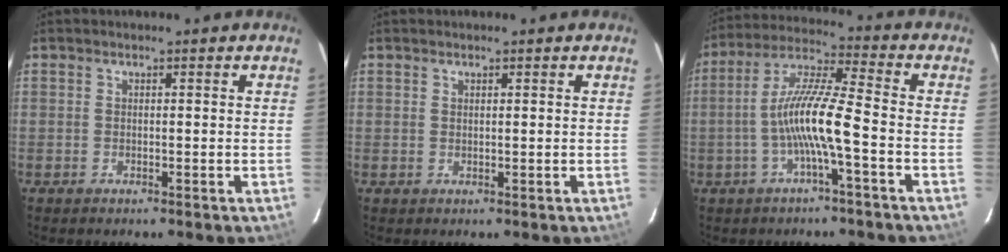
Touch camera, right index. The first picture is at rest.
{"total": 0.5, "force": [0.5, 0.2, 0.2], "torque": [-0.004, 0.001, 0.009]}
{"total": 10.3, "force": [-3.1, 0.4, 9.8], "torque": [-0.202, 0.013, -0.061]}